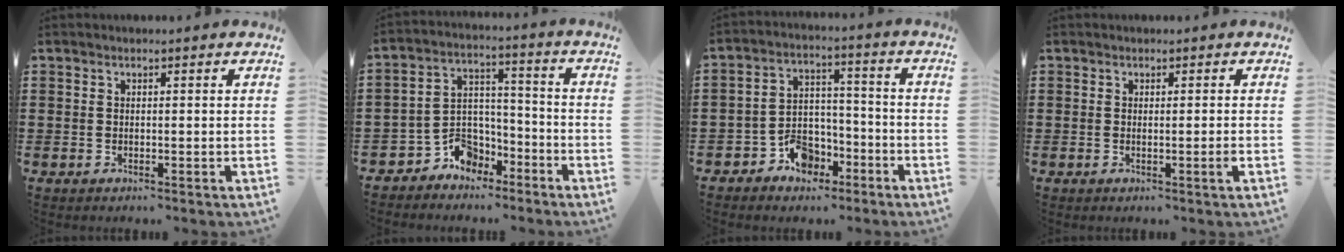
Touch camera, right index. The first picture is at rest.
{"total": 5.3, "force": [-3.8, 3.7, 0.6], "torque": [-0.027, 0.008, -0.078]}
{"total": 6.3, "force": [-3.9, 4.3, 2.4], "torque": [-0.050, 0.021, -0.071]}
{"total": 1.2, "force": [-0.2, -0.3, 1.1], "torque": [-0.019, -0.007, -0.005]}